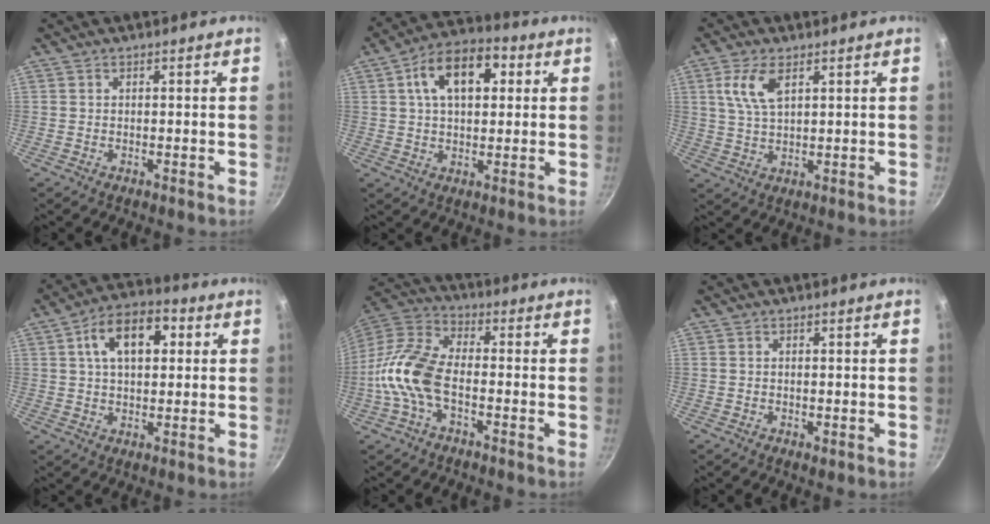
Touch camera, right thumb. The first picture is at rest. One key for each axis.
{"total": 13.3, "fx": 3.7, "fy": 7.9, "fz": 10.1, "tx": -0.133, "ty": 0.015, "tz": 0.047}
{"total": 6.9, "fx": 2.8, "fy": 3.2, "fz": 5.4, "tx": -0.109, "ty": -0.005, "tz": 0.059}
{"total": 12.1, "fx": 3.2, "fy": 7.1, "fz": 9.2, "tx": -0.120, "ty": 0.016, "tz": 0.040}
{"total": 12.7, "fx": -3.5, "fy": 6.7, "fz": 10.2, "tx": -0.200, "ty": 0.039, "tz": -0.086}
{"total": 0.8, "fx": -0.1, "fy": 0.3, "fz": 0.7, "tx": -0.010, "ty": -0.002, "tz": -0.003}